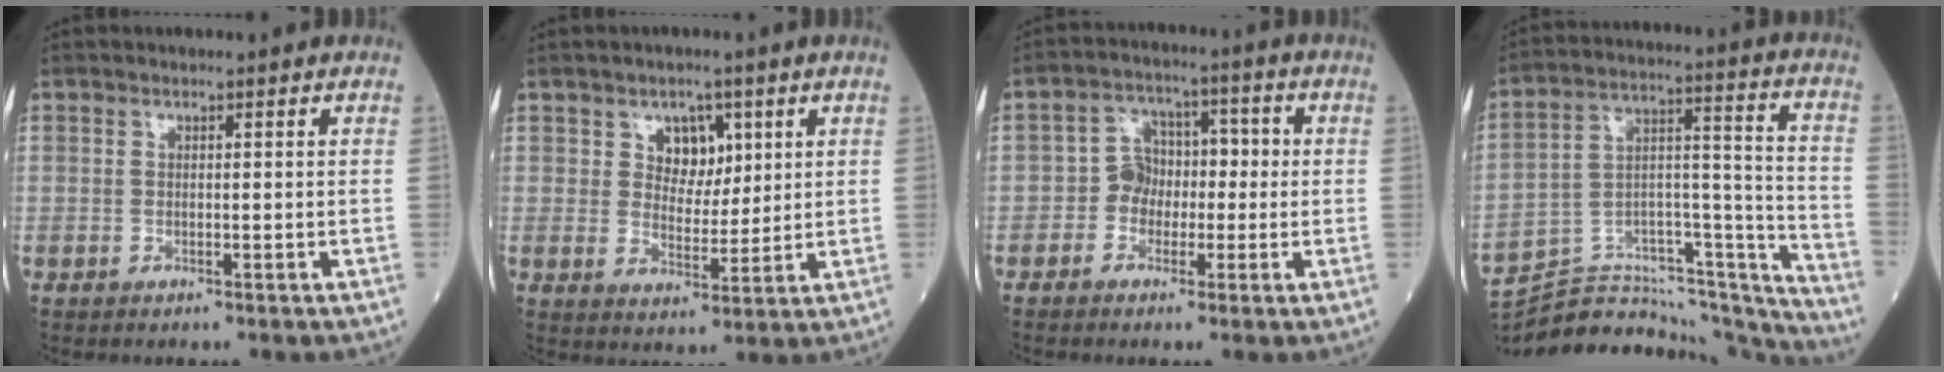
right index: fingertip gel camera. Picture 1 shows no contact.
{"total": 5.1, "force": [2.3, 3.6, 2.8], "torque": [-0.034, 0.005, 0.039]}
{"total": 5.6, "force": [-1.1, 4.8, 2.6], "torque": [-0.040, 0.028, -0.023]}
{"total": 28.4, "force": [-27.1, 4.7, 7.0], "torque": [-0.089, 0.039, -0.394]}